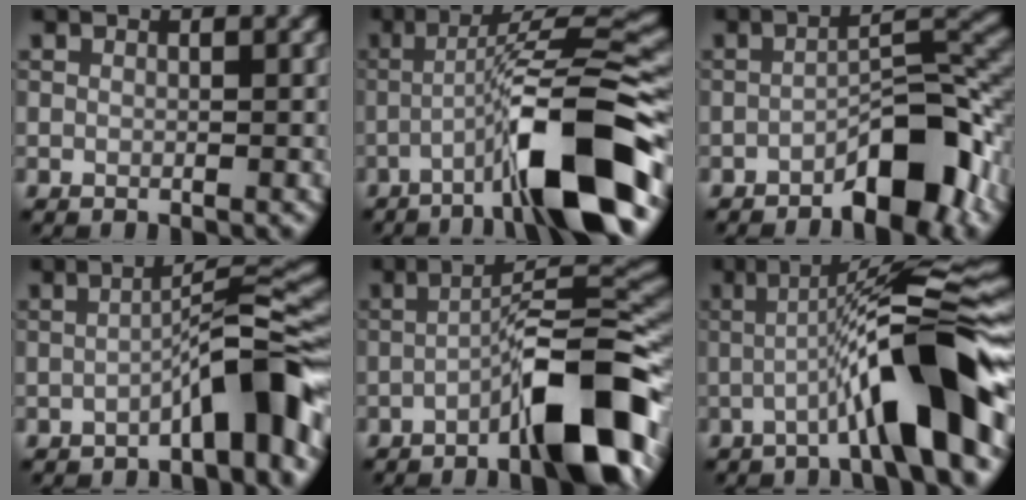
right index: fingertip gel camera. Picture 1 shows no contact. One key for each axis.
{"total": 11.6, "fx": -5.4, "fy": 1.8, "fz": 10.1, "tx": -0.145, "ty": 0.026, "tz": -0.092}
{"total": 7.2, "fx": -4.1, "fy": 2.1, "fz": 5.5, "tx": -0.069, "ty": 0.023, "tz": -0.067}
{"total": 5.9, "fx": -3.1, "fy": 0.7, "fz": 5.0, "tx": -0.070, "ty": 0.025, "tz": -0.054}
{"total": 10.6, "fx": -5.2, "fy": 2.3, "fz": 8.9, "tx": -0.125, "ty": 0.019, "tz": -0.090}
{"total": 10.2, "fx": -3.0, "fy": 1.2, "fz": 9.7, "tx": -0.133, "ty": 0.025, "tz": -0.060}